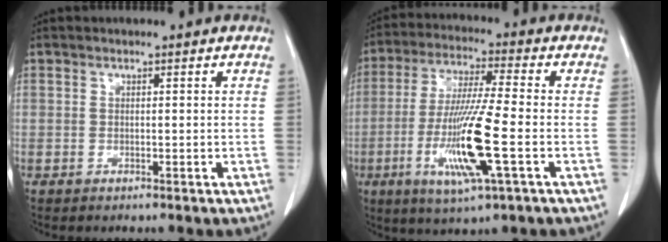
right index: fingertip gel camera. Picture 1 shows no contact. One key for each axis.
{"total": 13.8, "fx": -3.8, "fy": 0.3, "fz": 13.3, "tx": -0.268, "ty": -0.019, "tz": -0.072}